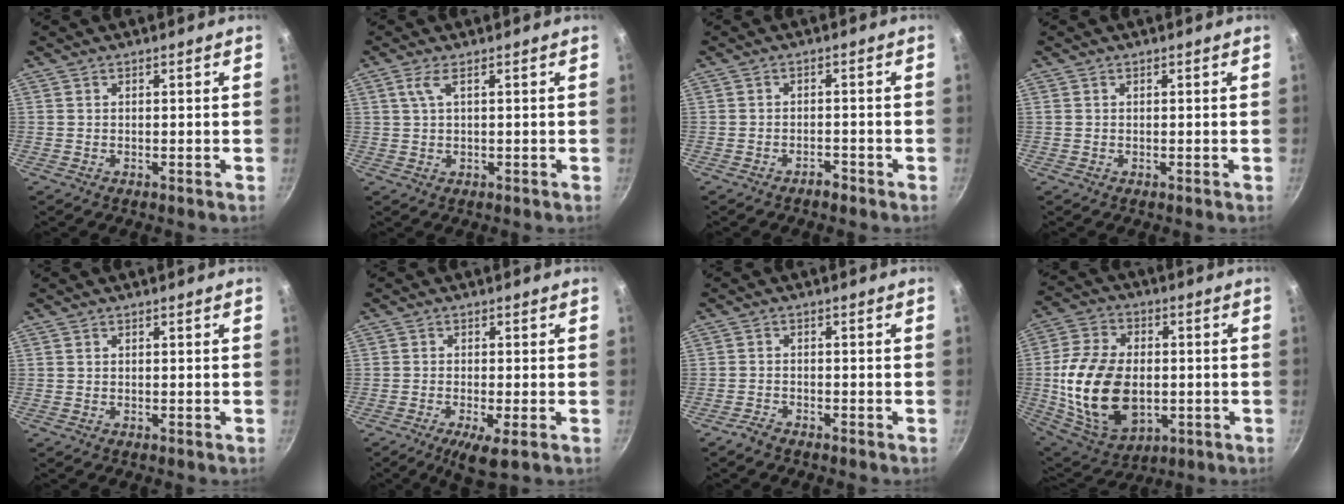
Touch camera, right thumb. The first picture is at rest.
{"total": 2.9, "force": [0.9, 0.6, 2.7], "torque": [-0.057, 0.002, 0.021]}
{"total": 1.8, "force": [-1.6, 0.7, 0.6], "torque": [-0.002, 0.021, -0.019]}
{"total": 0.0}
{"total": 0.0}
{"total": 5.4, "force": [-2.4, 1.1, 4.7], "torque": [-0.087, 0.001, -0.039]}
{"total": 2.1, "force": [-1.9, 0.7, 0.7], "torque": [-0.018, 0.019, -0.036]}
{"total": 20.6, "force": [-1.9, 13.5, 15.5], "torque": [-0.284, 0.005, -0.021]}